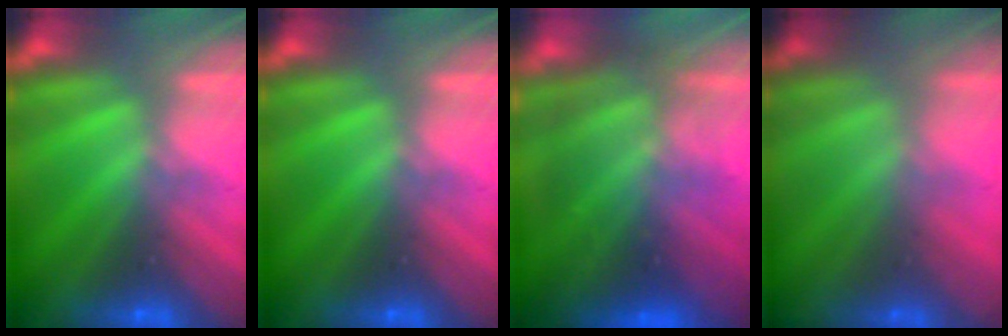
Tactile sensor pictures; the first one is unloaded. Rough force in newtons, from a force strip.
{"total": 0.0}
{"total": 9.0}
{"total": 1.5}